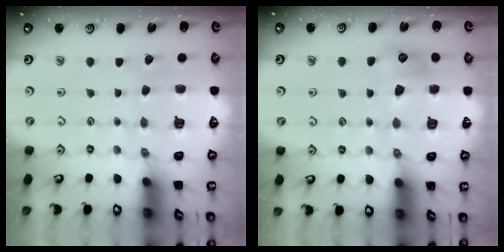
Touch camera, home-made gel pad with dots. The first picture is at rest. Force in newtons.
{"total": 6.5, "press": 6.4, "slide": 0.6}